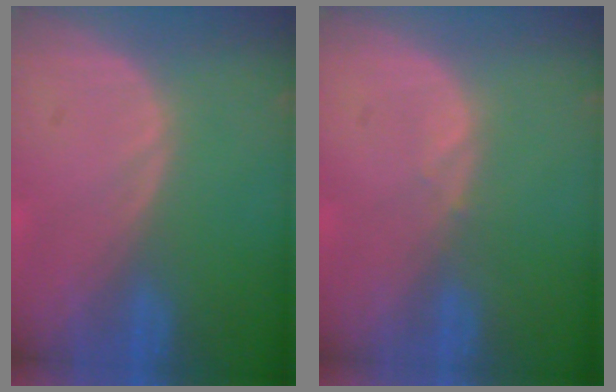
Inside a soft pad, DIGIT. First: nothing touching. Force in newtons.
{"total": 0.5, "press": 0.5, "slide": 0.2}